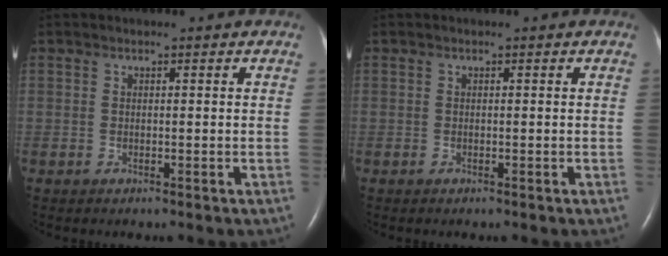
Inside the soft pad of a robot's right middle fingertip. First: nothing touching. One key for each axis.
{"total": 0.0}